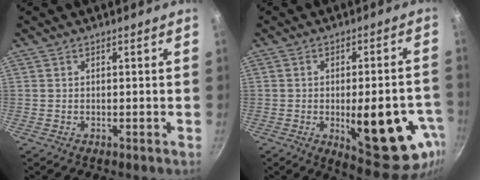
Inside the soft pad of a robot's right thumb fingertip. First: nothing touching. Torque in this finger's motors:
{"motor_torque": [1.64, 1.45, 1.77, -0.24, 0.32]}